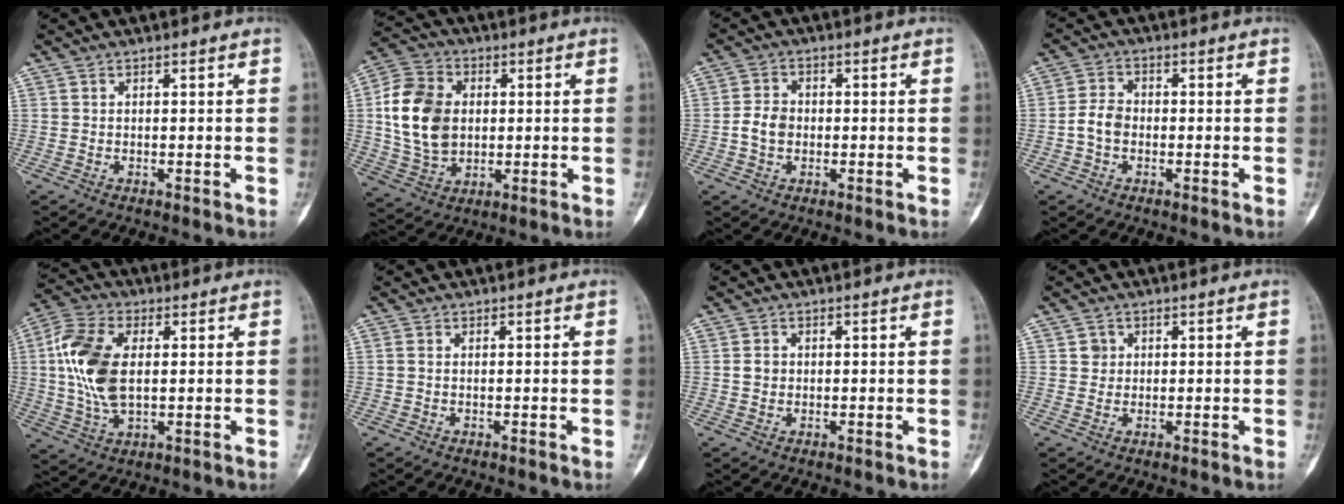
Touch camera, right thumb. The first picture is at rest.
{"total": 14.4, "force": [1.3, 10.5, 9.8], "torque": [-0.165, 0.007, 0.024]}
{"total": 4.4, "force": [-0.6, 3.4, 2.6], "torque": [-0.045, 0.011, -0.016]}
{"total": 4.4, "force": [-1.0, 3.2, 2.8], "torque": [-0.051, 0.015, -0.026]}
{"total": 13.6, "force": [1.6, 7.5, 11.2], "torque": [-0.235, 0.007, 0.029]}
{"total": 0.8, "force": [0.1, 0.5, 0.6], "torque": [-0.016, 0.000, 0.002]}
{"total": 1.8, "force": [0.1, 1.6, 0.9], "torque": [-0.011, 0.005, 0.002]}
{"total": 1.9, "force": [0.5, 1.8, 0.4], "torque": [0.005, 0.001, 0.006]}